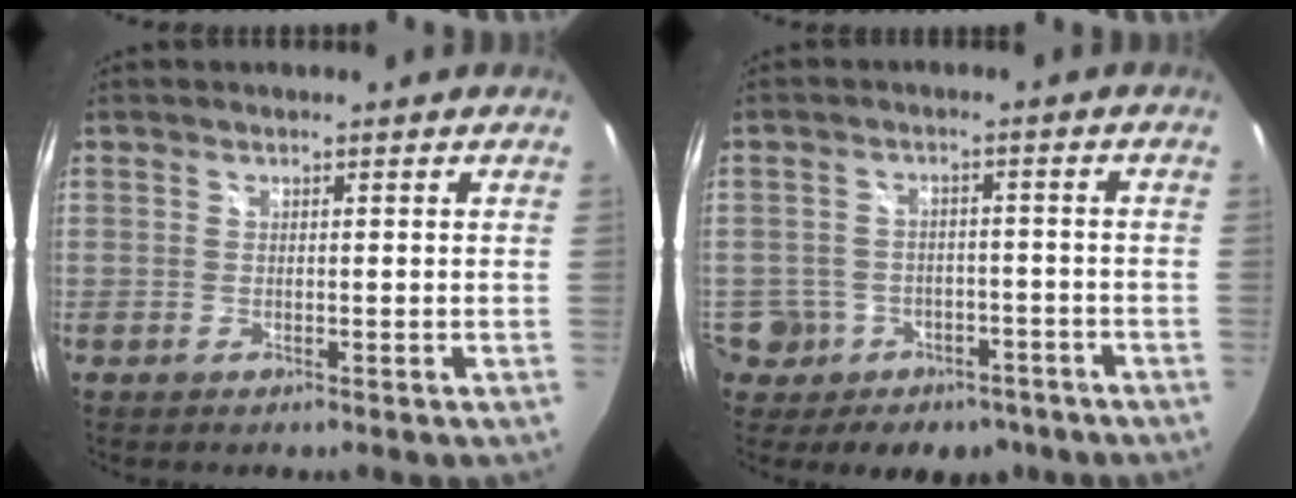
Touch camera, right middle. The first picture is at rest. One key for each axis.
{"total": 10.7, "fx": -5.0, "fy": 9.0, "fz": 2.9, "tx": -0.090, "ty": 0.029, "tz": -0.049}